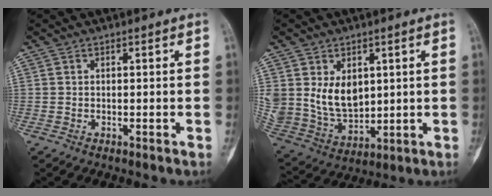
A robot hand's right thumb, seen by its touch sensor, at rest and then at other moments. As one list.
[{"total": 11.7, "force": [2.9, 8.5, 7.5], "torque": [-0.119, -0.020, 0.082]}]